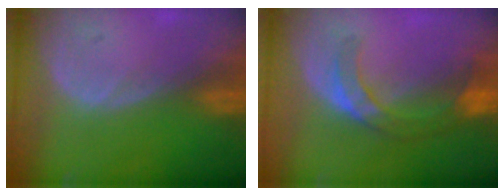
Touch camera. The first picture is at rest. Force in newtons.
{"total": 7.3, "press": 6.5, "slide": 3.3}